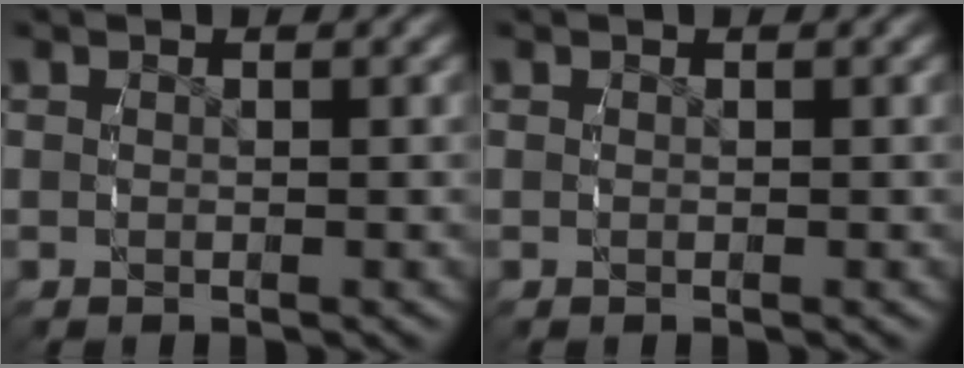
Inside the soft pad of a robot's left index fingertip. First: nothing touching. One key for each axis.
{"total": 0.0}